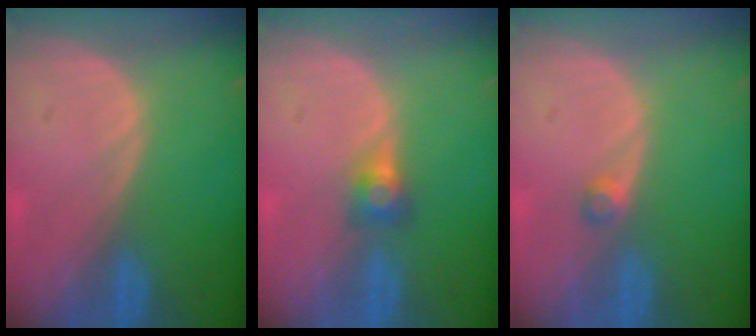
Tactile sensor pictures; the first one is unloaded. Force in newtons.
{"total": 2.7, "press": 2.5, "slide": 0.9}
{"total": 1.6, "press": 1.4, "slide": 0.9}